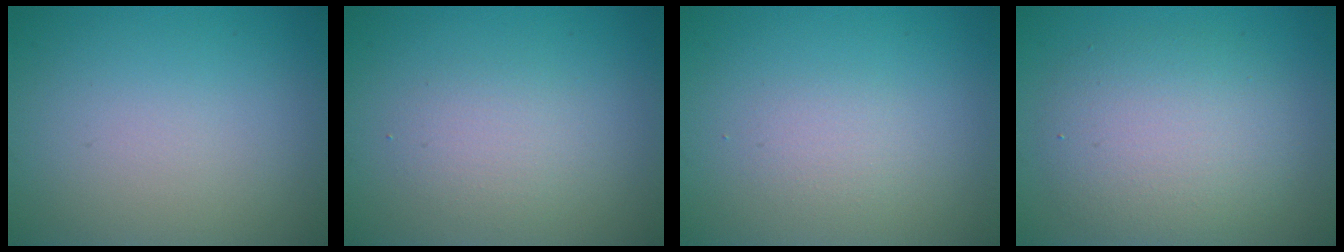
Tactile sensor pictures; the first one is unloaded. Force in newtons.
{"total": 2.0, "press": 2.0, "slide": 0.2}
{"total": 1.2, "press": 1.2, "slide": 0.1}
{"total": 5.5, "press": 5.4, "slide": 0.4}